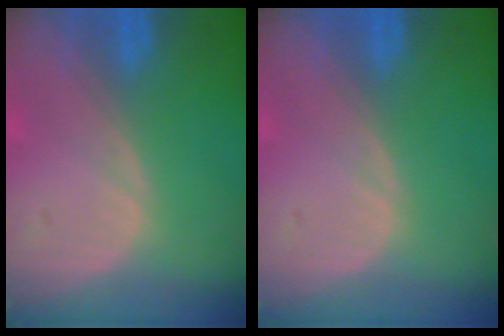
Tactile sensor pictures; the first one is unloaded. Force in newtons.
{"total": 0.0}